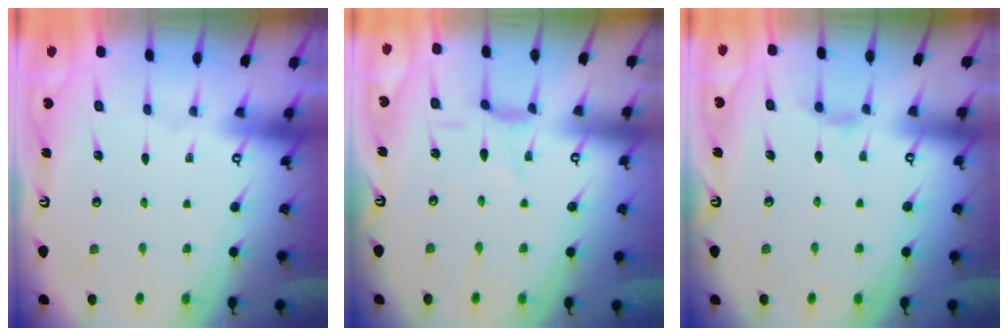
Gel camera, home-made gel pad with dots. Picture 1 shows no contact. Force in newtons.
{"total": 1.0, "press": 0.9, "slide": 0.4}
{"total": 4.3, "press": 4.3, "slide": 0.4}